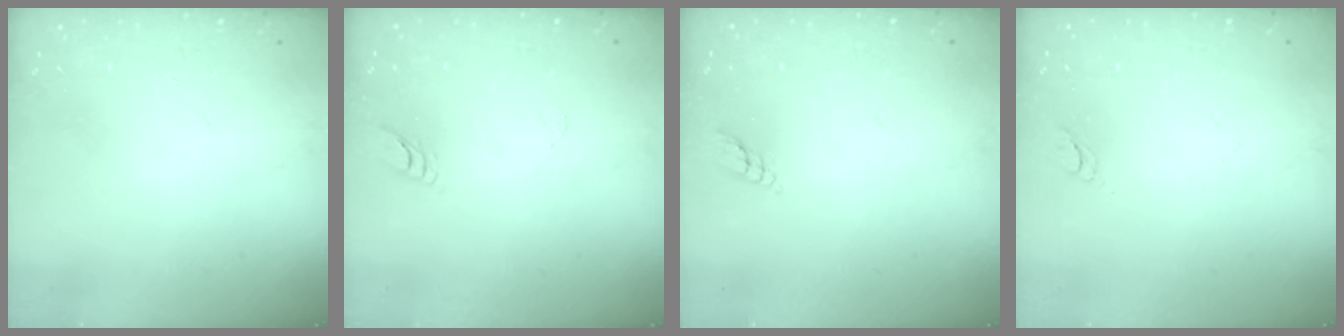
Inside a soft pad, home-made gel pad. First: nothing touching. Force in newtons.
{"total": 3.7, "press": 3.7, "slide": 0.3}
{"total": 2.8, "press": 2.8, "slide": 0.3}
{"total": 2.8, "press": 2.8, "slide": 0.3}